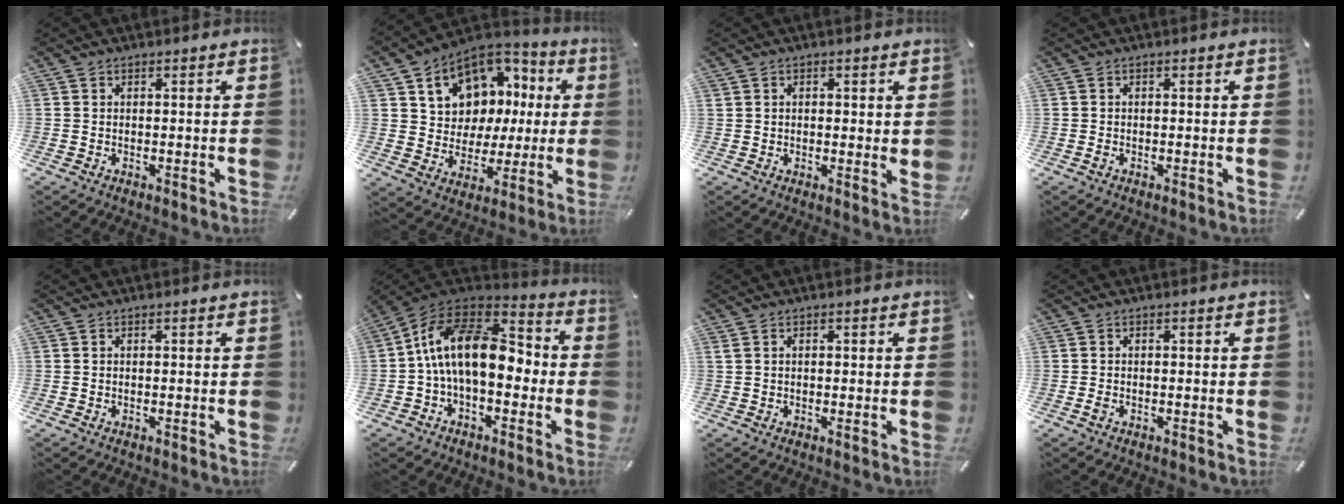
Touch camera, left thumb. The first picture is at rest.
{"total": 11.7, "force": [5.4, 9.7, 3.6], "torque": [-0.077, -0.047, 0.108]}
{"total": 1.8, "force": [0.6, 1.0, 1.4], "torque": [-0.019, 0.000, 0.008]}
{"total": 0.6, "force": [-0.3, 0.3, 0.5], "torque": [-0.008, -0.001, -0.005]}
{"total": 0.0}
{"total": 18.1, "force": [0.0, 10.9, 14.4], "torque": [-0.270, 0.018, -0.005]}
{"total": 1.1, "force": [0.2, 0.5, 1.0], "torque": [-0.019, 0.001, 0.003]}
{"total": 0.8, "force": [-0.4, 0.4, 0.6], "torque": [-0.017, -0.003, -0.010]}